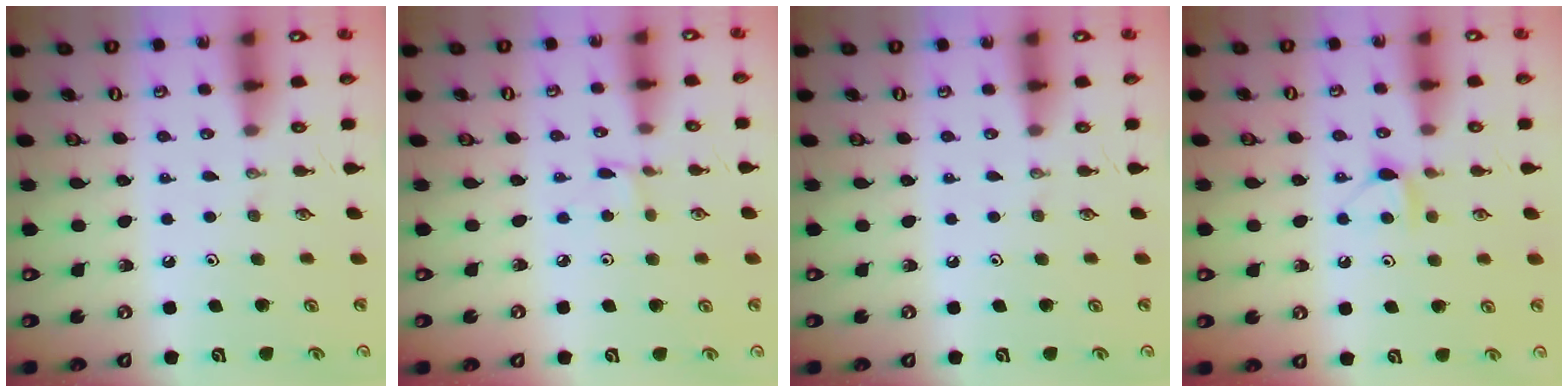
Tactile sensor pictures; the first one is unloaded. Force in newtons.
{"total": 1.2, "press": 1.2, "slide": 0.1}
{"total": 0.0}
{"total": 4.9, "press": 4.8, "slide": 0.5}